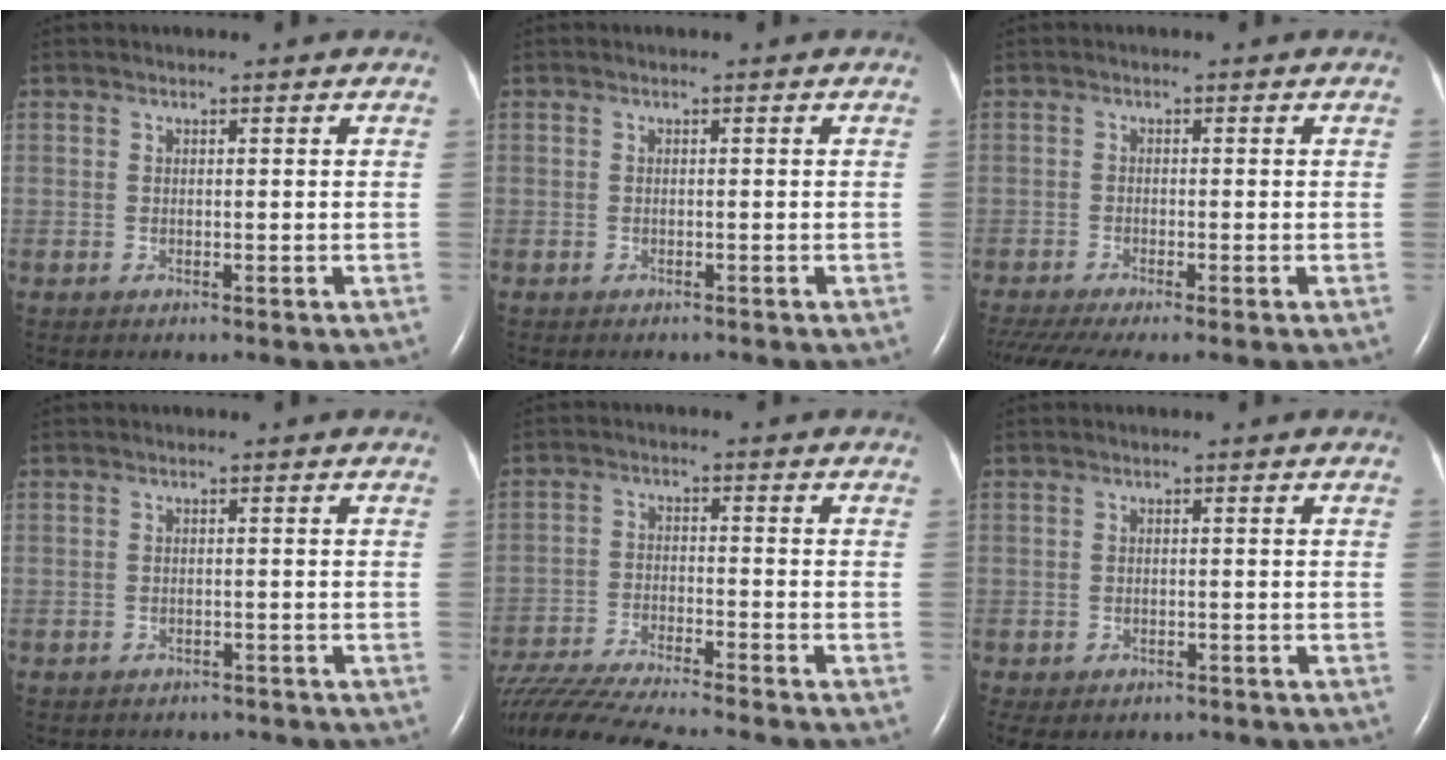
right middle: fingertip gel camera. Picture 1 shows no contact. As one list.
[{"total": 1.2, "force": [-1.1, 0.3, 0.4], "torque": [-0.010, -0.003, -0.014]}, {"total": 8.2, "force": [-6.6, 0.7, 4.9], "torque": [-0.083, -0.012, -0.109]}, {"total": 5.4, "force": [-4.8, 2.2, 0.8], "torque": [-0.012, 0.005, -0.053]}, {"total": 18.2, "force": [-16.3, -0.1, 8.0], "torque": [-0.158, -0.036, -0.268]}, {"total": 10.6, "force": [-9.0, 3.3, 4.5], "torque": [-0.086, -0.007, -0.118]}]